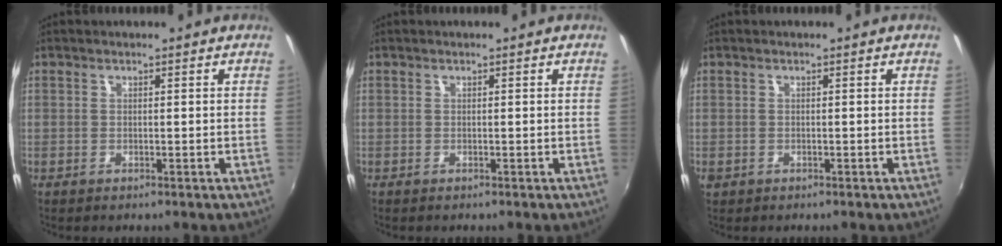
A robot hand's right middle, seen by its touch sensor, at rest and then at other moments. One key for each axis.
{"total": 0.0}
{"total": 1.1, "fx": -0.4, "fy": 0.9, "fz": 0.5, "tx": -0.012, "ty": -0.003, "tz": -0.005}